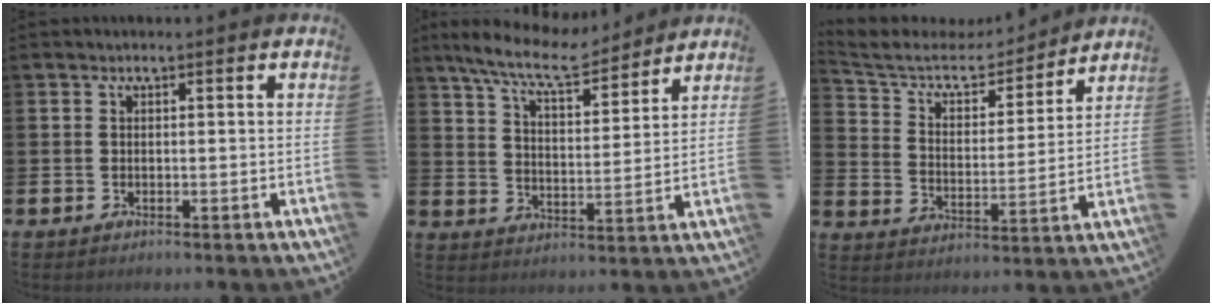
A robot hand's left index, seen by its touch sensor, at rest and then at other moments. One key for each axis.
{"total": 9.4, "fx": 8.5, "fy": 1.6, "fz": 3.6, "tx": -0.093, "ty": -0.044, "tz": 0.151}
{"total": 7.2, "fx": 6.1, "fy": 3.2, "fz": 2.1, "tx": -0.069, "ty": -0.049, "tz": 0.100}